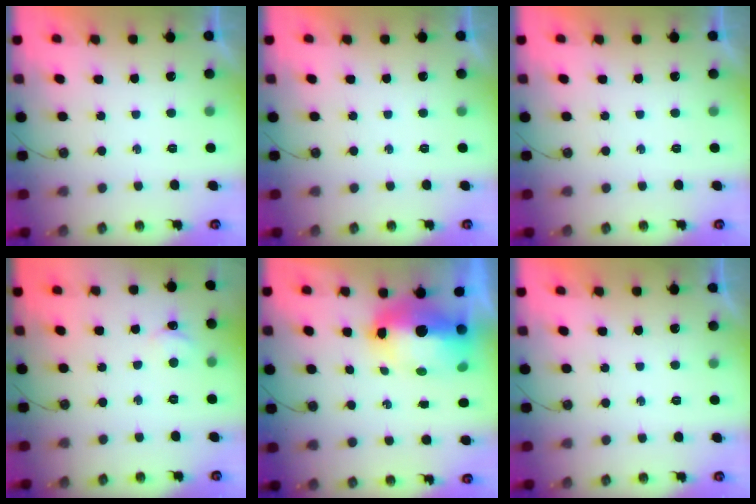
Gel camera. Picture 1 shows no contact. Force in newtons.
{"total": 0.0}
{"total": 0.0}
{"total": 2.4, "press": 2.4, "slide": 0.3}
{"total": 12.2, "press": 12.1, "slide": 1.6}
{"total": 0.0}